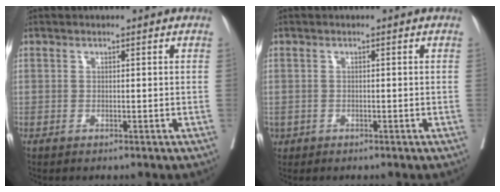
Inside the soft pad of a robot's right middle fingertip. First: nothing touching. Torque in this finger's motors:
{"motor_torque": [0.68, -0.68, 0.13, 0.03]}